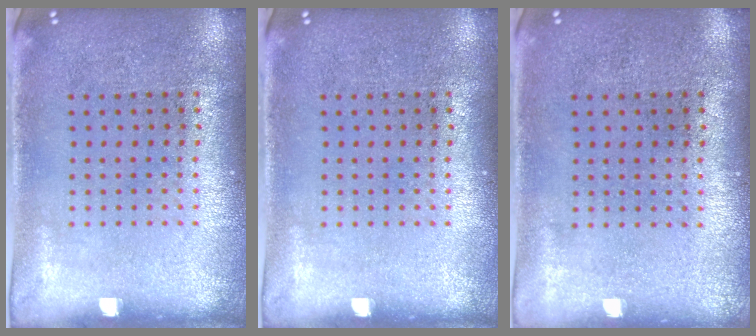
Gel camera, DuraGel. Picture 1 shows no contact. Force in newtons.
{"total": 0.0}
{"total": 0.0}